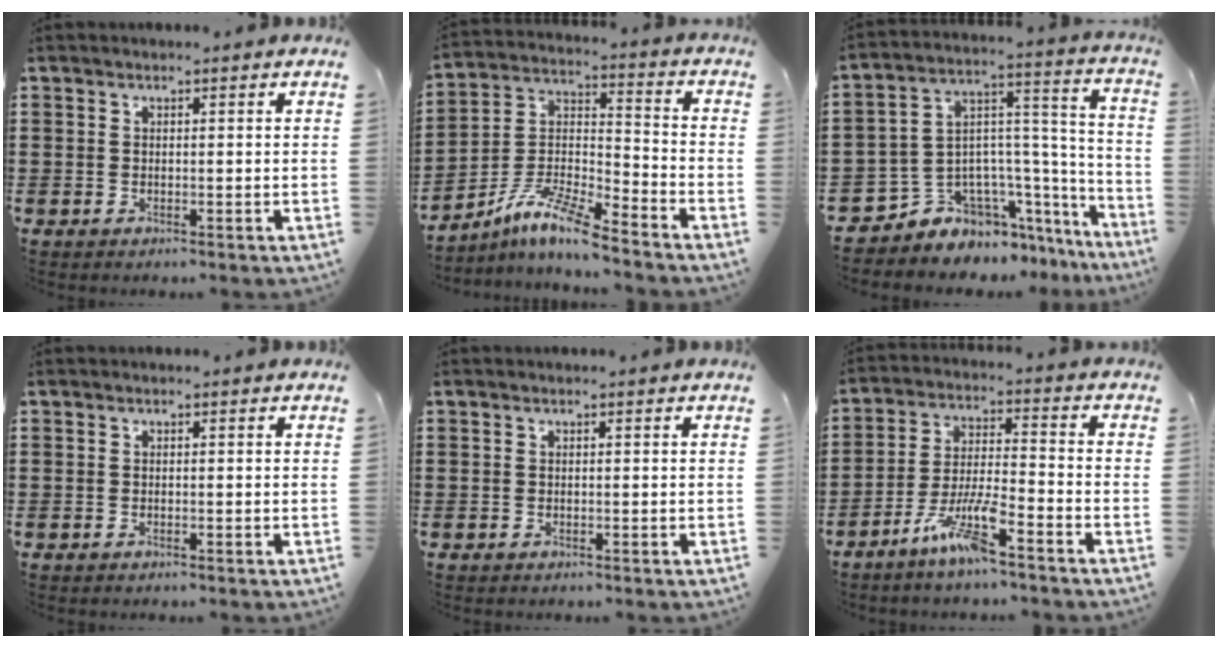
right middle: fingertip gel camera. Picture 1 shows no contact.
{"total": 9.2, "force": [-7.8, 0.5, 4.8], "torque": [-0.104, 0.000, -0.156]}
{"total": 5.9, "force": [-4.3, 4.0, 0.0], "torque": [-0.025, -0.014, -0.081]}
{"total": 0.0}
{"total": 0.0}
{"total": 7.9, "force": [-5.6, 0.9, 5.5], "torque": [-0.119, -0.005, -0.109]}